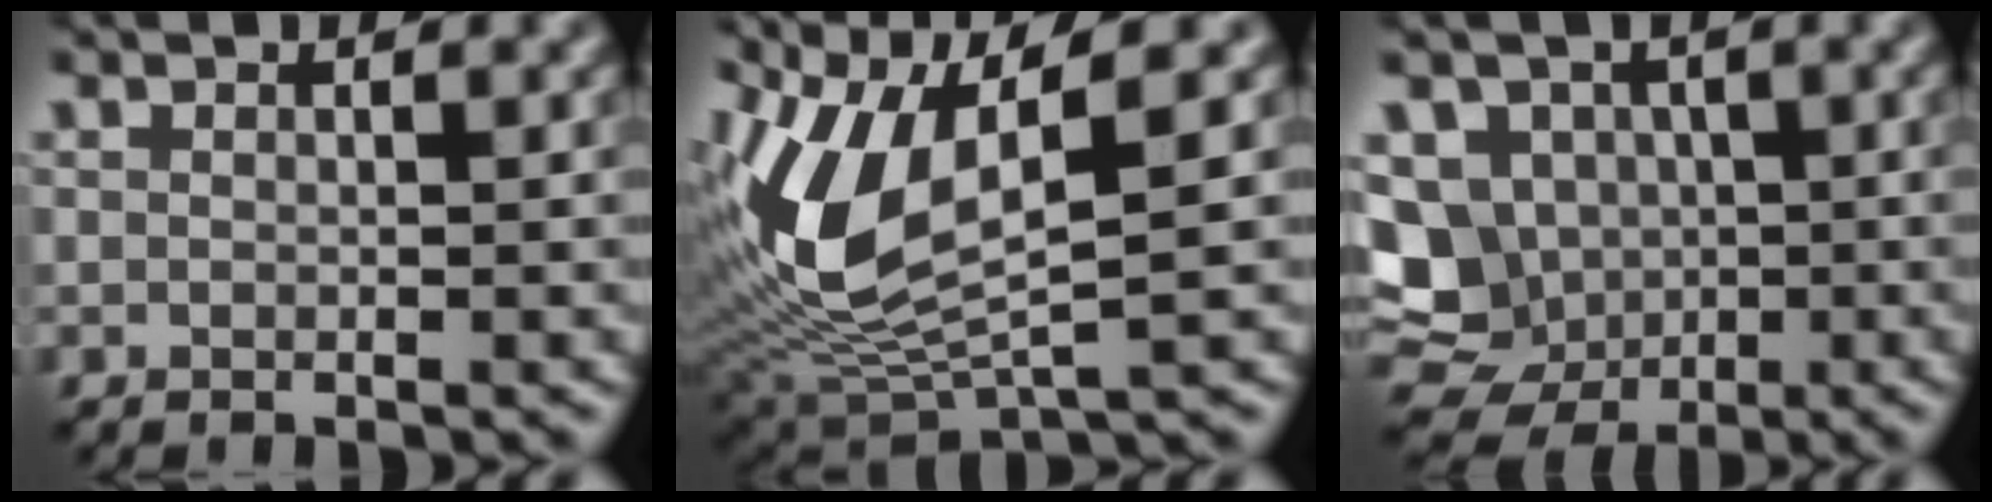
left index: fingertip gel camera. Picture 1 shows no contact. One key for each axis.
{"total": 9.1, "fx": 2.1, "fy": 3.7, "fz": 8.0, "tx": -0.183, "ty": -0.008, "tz": 0.040}
{"total": 9.4, "fx": -1.4, "fy": 8.4, "fz": 4.1, "tx": -0.060, "ty": -0.010, "tz": -0.047}